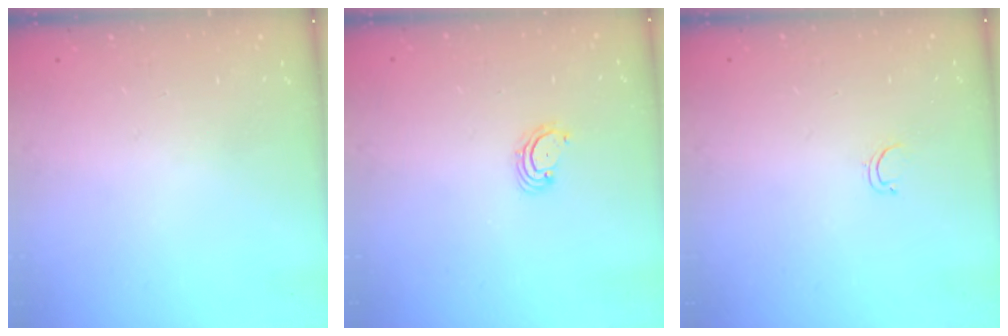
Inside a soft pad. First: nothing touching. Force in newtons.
{"total": 2.7, "press": 2.7, "slide": 0.3}
{"total": 2.6, "press": 2.5, "slide": 0.4}